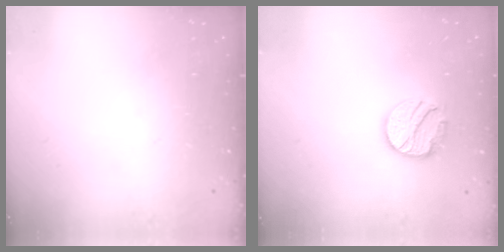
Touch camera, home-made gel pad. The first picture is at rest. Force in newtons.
{"total": 12.0, "press": 12.0, "slide": 0.8}